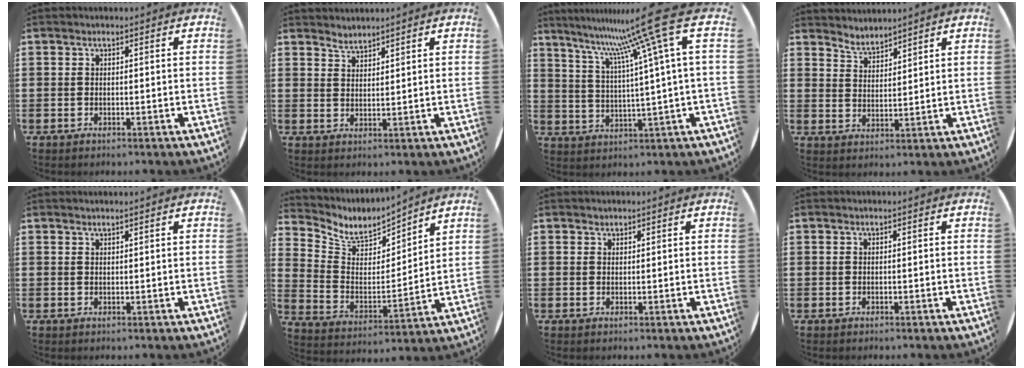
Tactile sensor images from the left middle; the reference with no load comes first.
{"total": 2.3, "force": [2.2, 0.2, -0.4], "torque": [0.003, -0.004, 0.043]}
{"total": 15.5, "force": [9.0, 0.6, 12.6], "torque": [-0.240, -0.045, 0.135]}
{"total": 3.3, "force": [3.3, 0.3, -0.4], "torque": [-0.001, -0.016, 0.062]}
{"total": 0.7, "force": [0.7, -0.2, 0.1], "torque": [0.002, 0.000, 0.012]}
{"total": 6.5, "force": [5.8, 2.7, 1.3], "torque": [-0.062, -0.043, 0.101]}
{"total": 0.7, "force": [0.6, 0.2, -0.1], "torque": [0.011, 0.000, 0.010]}
{"total": 0.0}